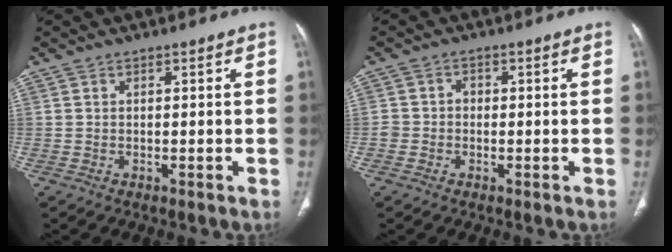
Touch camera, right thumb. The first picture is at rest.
{"total": 2.5, "force": [-0.6, 2.3, 0.7], "torque": [0.000, 0.015, -0.015]}